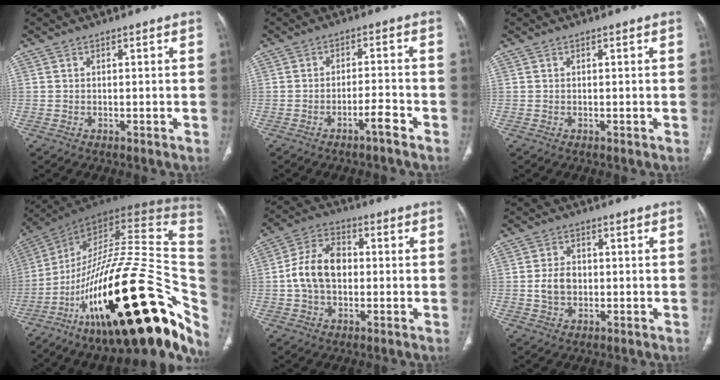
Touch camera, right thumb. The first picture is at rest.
{"total": 3.8, "force": [-2.7, 0.5, 2.6], "torque": [-0.048, 0.024, -0.043]}
{"total": 0.0}
{"total": 42.0, "force": [-15.1, 15.7, 35.9], "torque": [-0.432, 0.074, -0.232]}
{"total": 10.5, "force": [-0.3, 7.3, 7.6], "torque": [-0.134, 0.026, -0.012]}
{"total": 4.8, "force": [-0.3, 3.7, 3.0], "torque": [-0.049, 0.009, -0.005]}